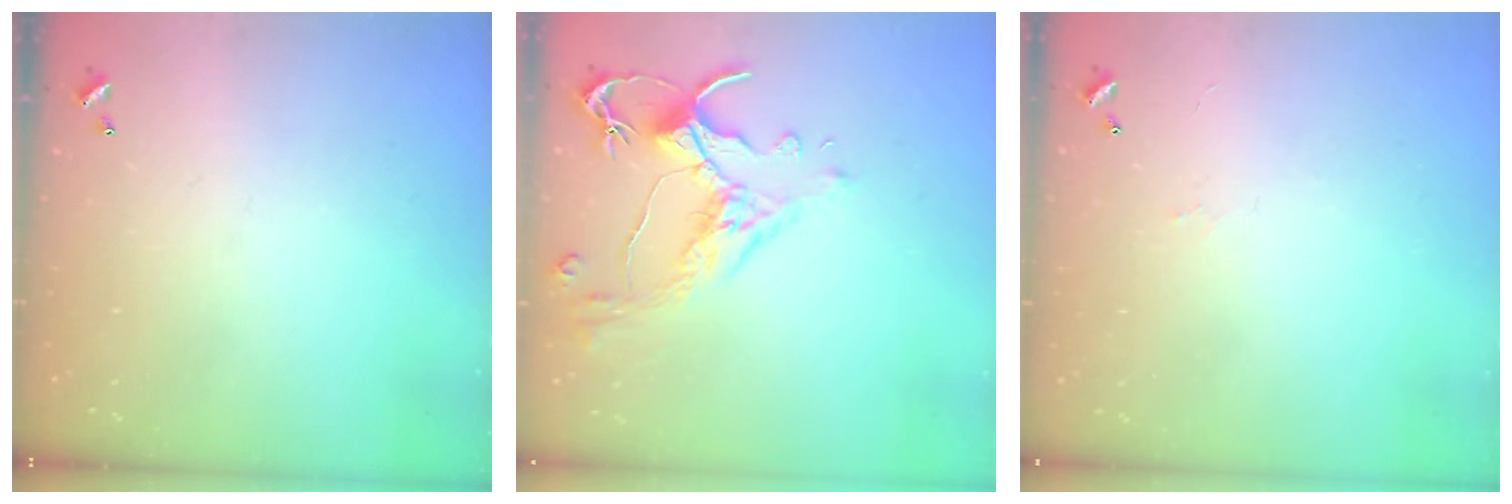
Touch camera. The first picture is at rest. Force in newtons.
{"total": 2.5, "press": 2.1, "slide": 1.2}
{"total": 3.2, "press": 3.2, "slide": 0.5}